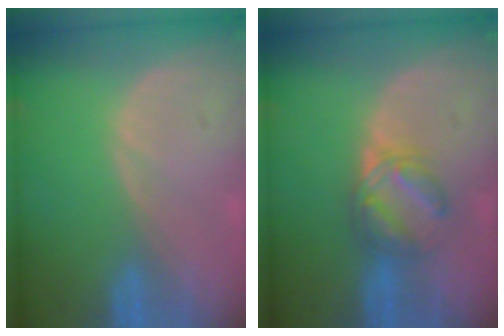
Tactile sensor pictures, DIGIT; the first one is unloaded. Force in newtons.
{"total": 5.9, "press": 5.3, "slide": 2.6}